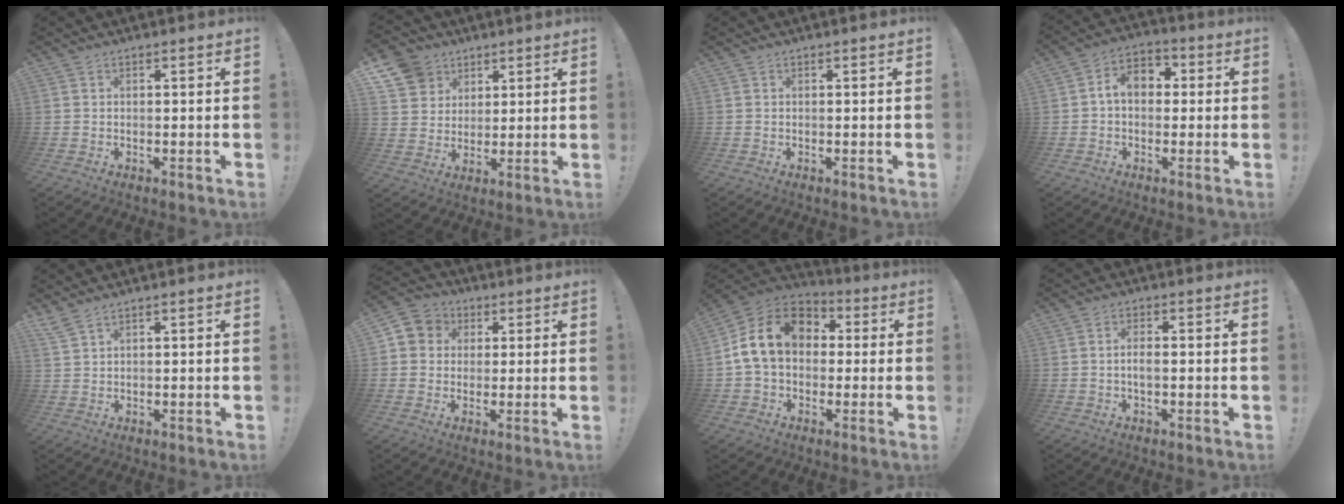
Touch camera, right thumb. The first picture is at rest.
{"total": 10.8, "force": [5.7, 8.9, 2.3], "torque": [-0.032, -0.037, 0.117]}
{"total": 0.0}
{"total": 8.3, "force": [1.0, 5.9, 5.8], "torque": [-0.094, 0.017, 0.022]}
{"total": 2.8, "force": [2.3, 0.4, 1.5], "torque": [-0.032, -0.010, 0.043]}
{"total": 6.5, "force": [0.4, 6.3, 1.7], "torque": [-0.018, 0.006, 0.012]}
{"total": 17.0, "force": [3.4, 12.6, 11.0], "torque": [-0.178, 0.011, 0.065]}
{"total": 3.0, "force": [-0.5, 1.0, 2.8], "torque": [-0.056, 0.004, -0.012]}